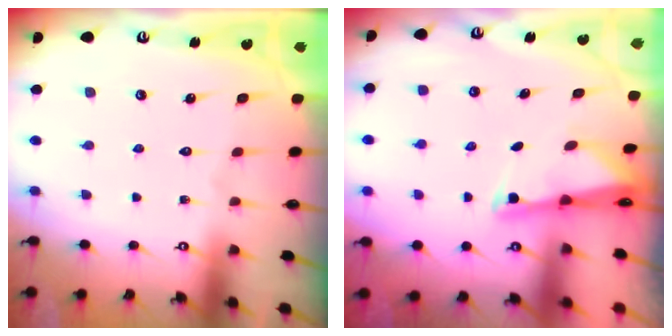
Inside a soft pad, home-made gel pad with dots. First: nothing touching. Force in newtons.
{"total": 1.8, "press": 1.8, "slide": 0.4}